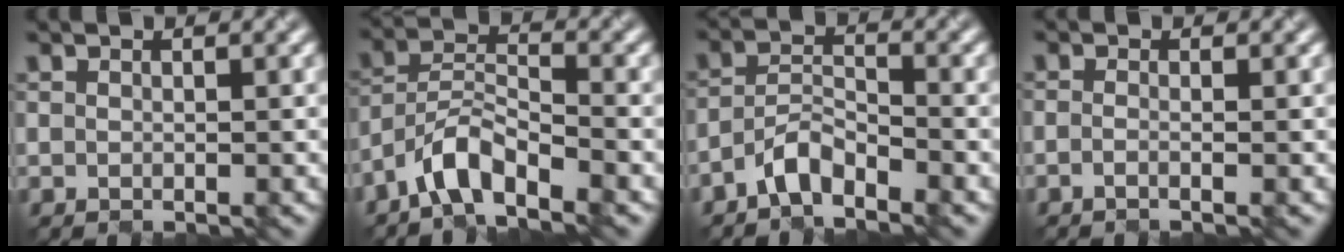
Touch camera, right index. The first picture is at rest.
{"total": 5.0, "force": [-4.0, 1.3, 2.7], "torque": [-0.044, 0.005, -0.081]}
{"total": 3.3, "force": [-2.9, 0.9, 1.4], "torque": [-0.027, 0.009, -0.061]}
{"total": 1.3, "force": [-0.5, 0.6, 1.0], "torque": [0.002, -0.007, -0.025]}